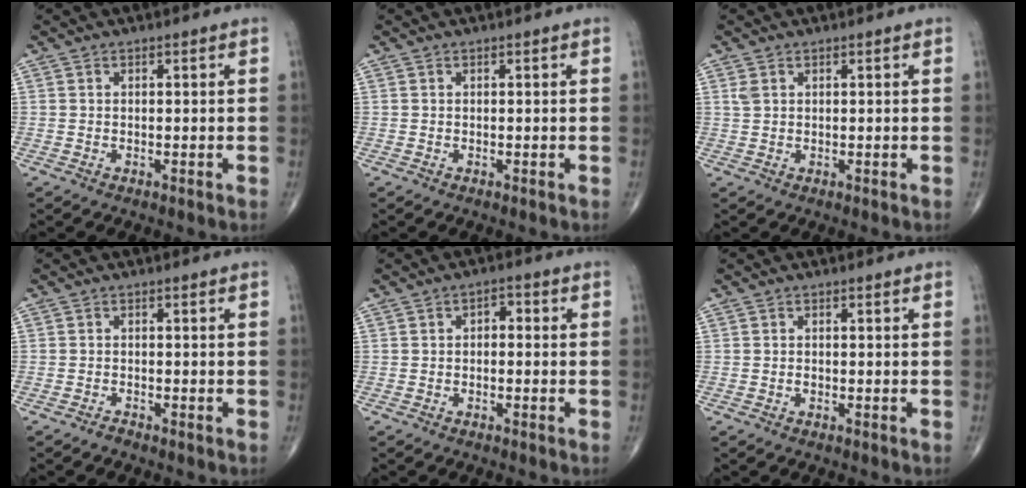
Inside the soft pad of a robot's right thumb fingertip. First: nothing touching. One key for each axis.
{"total": 0.0}
{"total": 1.3, "fx": 0.7, "fy": 0.8, "fz": 0.8, "tx": -0.020, "ty": 0.006, "tz": 0.018}
{"total": 0.8, "fx": -0.8, "fy": 0.1, "fz": 0.1, "tx": -0.003, "ty": 0.002, "tz": -0.016}
{"total": 2.4, "fx": -0.1, "fy": 1.5, "fz": 1.8, "tx": -0.014, "ty": 0.011, "tz": -0.011}
{"total": 0.6, "fx": -0.3, "fy": 0.4, "fz": 0.4, "tx": -0.008, "ty": 0.001, "tz": -0.006}